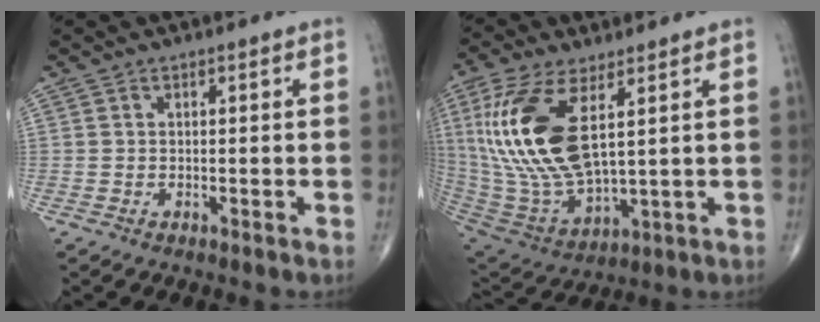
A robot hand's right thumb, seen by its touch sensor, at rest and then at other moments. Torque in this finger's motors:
{"motor_torque": [-0.78, 1.82, 1.91, 0.86, 0.74]}